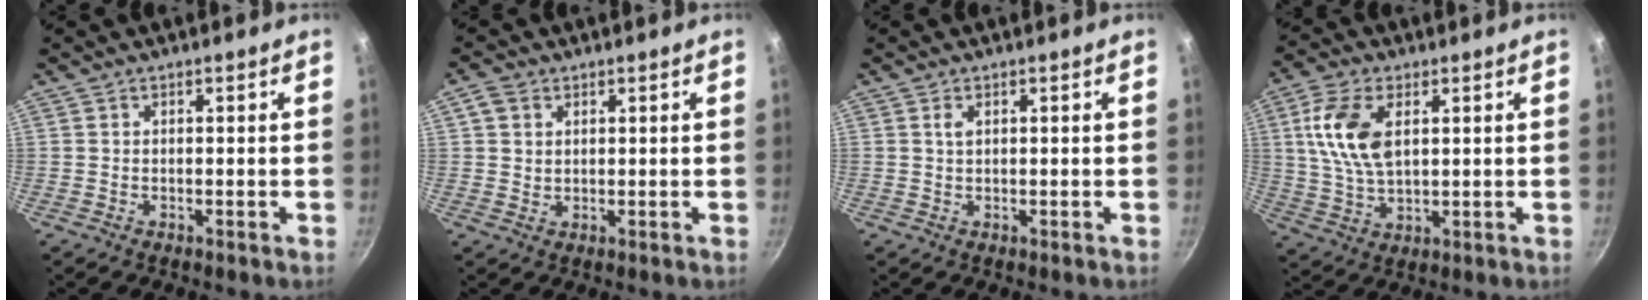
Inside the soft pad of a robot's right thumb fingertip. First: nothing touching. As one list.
[{"total": 3.3, "force": [1.3, 2.6, 1.5], "torque": [-0.021, -0.003, 0.021]}, {"total": 1.3, "force": [0.5, 0.7, 1.0], "torque": [-0.016, 0.000, 0.008]}, {"total": 11.3, "force": [2.9, 6.2, 9.0], "torque": [-0.171, -0.003, 0.057]}]